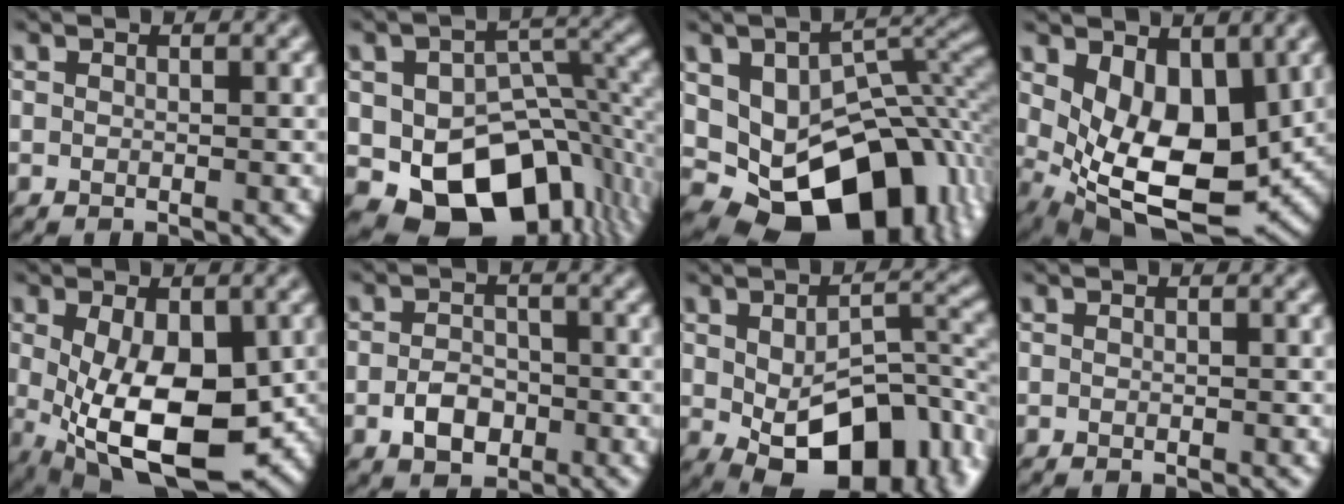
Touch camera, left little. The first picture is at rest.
{"total": 12.0, "force": [-4.3, 8.0, 7.9], "torque": [-0.123, -0.021, -0.054]}
{"total": 14.6, "force": [-3.2, 9.8, 10.4], "torque": [-0.148, -0.025, -0.037]}
{"total": 8.3, "force": [1.1, 4.7, 6.8], "torque": [-0.124, -0.025, 0.029]}
{"total": 11.1, "force": [-1.7, 5.9, 9.2], "torque": [-0.170, -0.035, -0.014]}
{"total": 3.1, "force": [-1.3, 2.2, 1.9], "torque": [-0.033, 0.001, -0.026]}
{"total": 12.4, "force": [-4.3, 6.6, 9.5], "torque": [-0.150, -0.021, -0.051]}
{"total": 0.0}